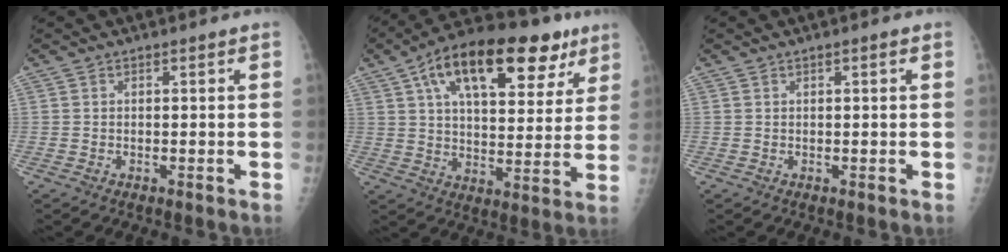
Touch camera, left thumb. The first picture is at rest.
{"total": 23.8, "force": [11.8, 11.2, 17.3], "torque": [-0.239, 0.006, 0.184]}
{"total": 0.8, "force": [0.2, 0.2, 0.7], "torque": [-0.014, 0.002, 0.003]}